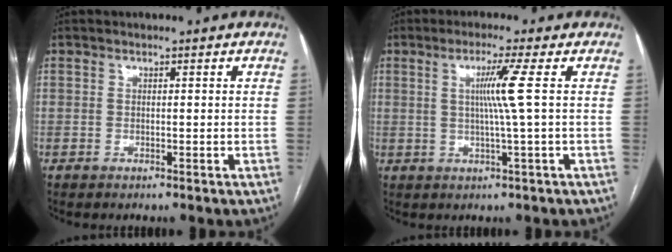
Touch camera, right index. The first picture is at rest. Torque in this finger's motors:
{"motor_torque": [0.36, 0.00, 0.18, 0.08]}